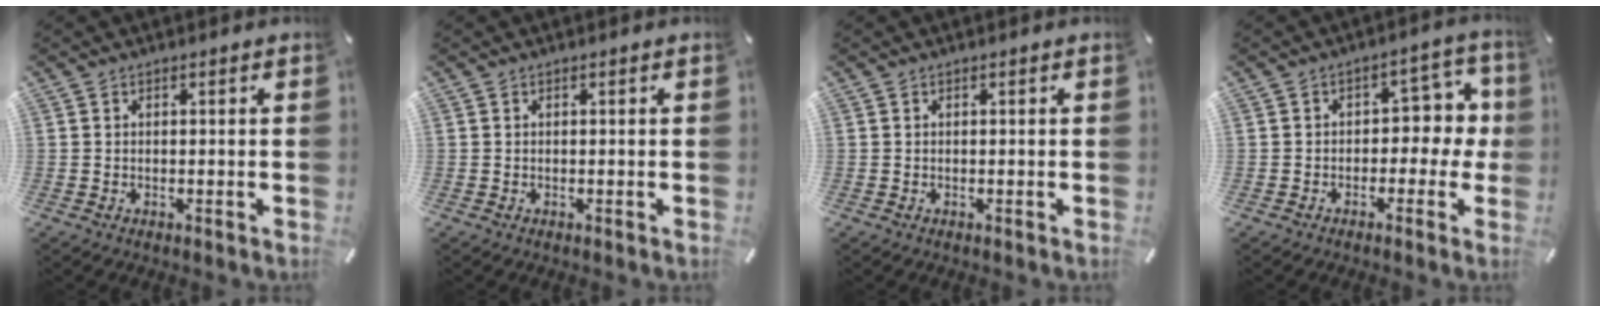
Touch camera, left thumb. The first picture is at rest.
{"total": 0.0}
{"total": 0.0}
{"total": 7.8, "force": [0.7, 5.5, 5.5], "torque": [-0.068, 0.003, 0.006]}